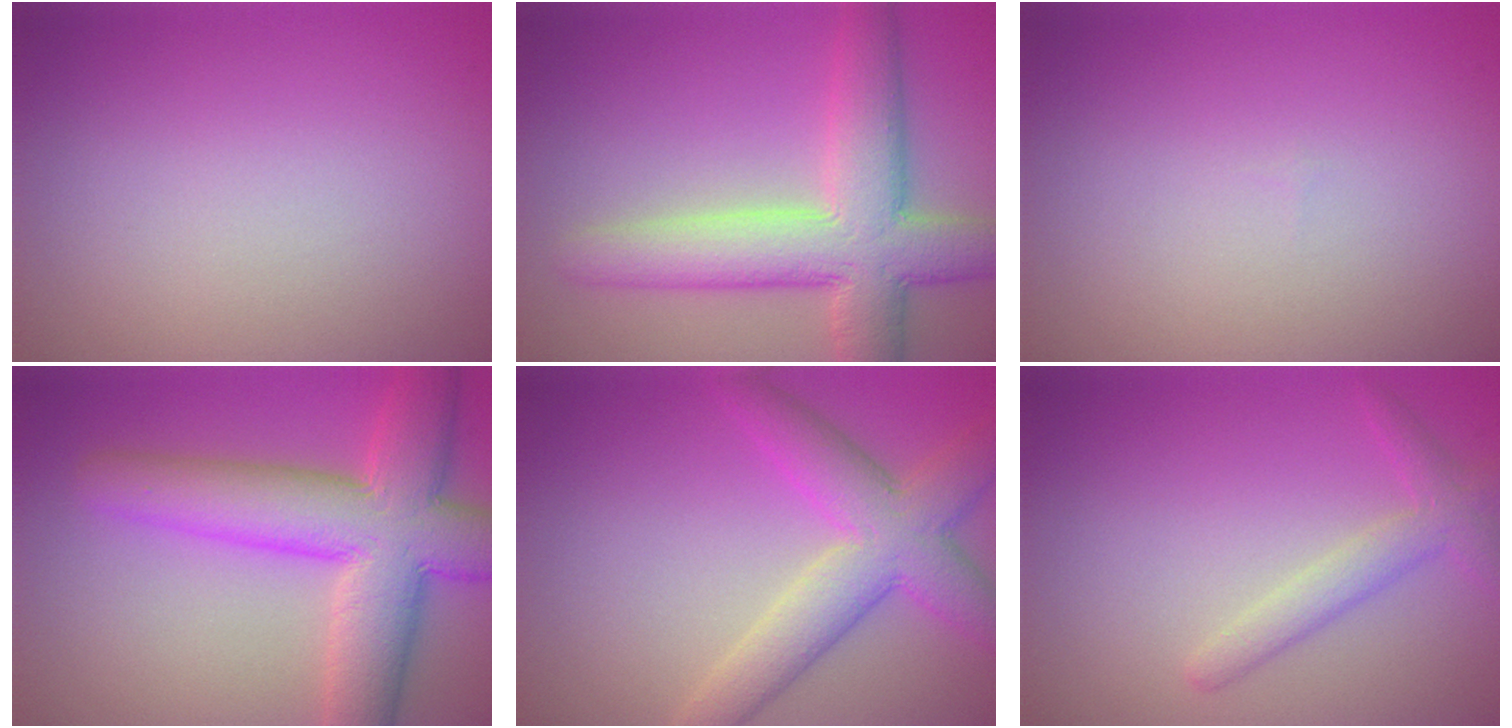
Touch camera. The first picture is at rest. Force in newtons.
{"total": 8.0, "press": 8.0, "slide": 0.5}
{"total": 0.0}
{"total": 9.9, "press": 9.9, "slide": 0.6}
{"total": 6.0, "press": 6.0, "slide": 0.3}
{"total": 2.4, "press": 2.4, "slide": 0.2}